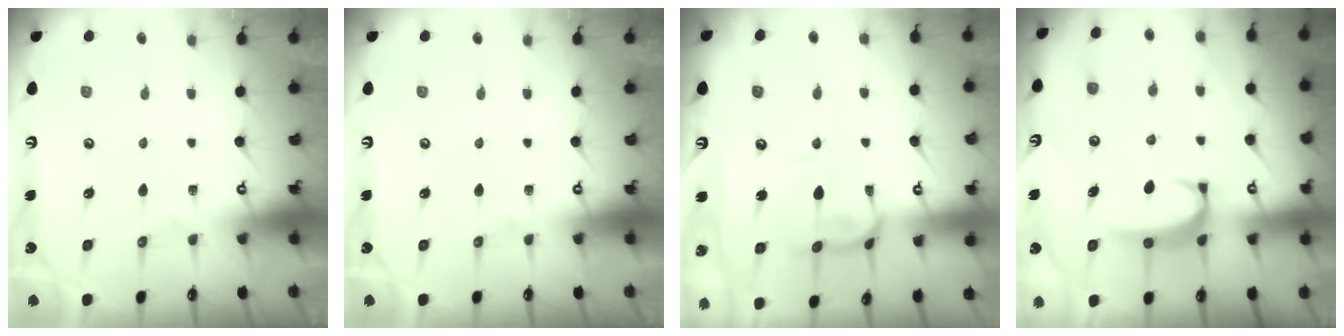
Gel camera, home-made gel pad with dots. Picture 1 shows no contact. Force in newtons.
{"total": 0.0}
{"total": 5.5, "press": 5.3, "slide": 1.1}
{"total": 2.8, "press": 2.8, "slide": 0.4}